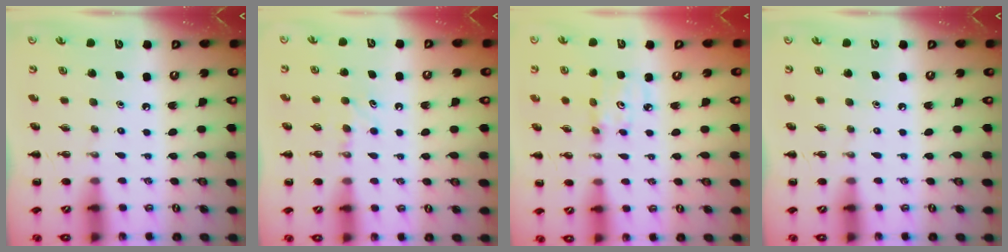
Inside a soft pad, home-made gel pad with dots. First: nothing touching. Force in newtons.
{"total": 4.6, "press": 4.4, "slide": 1.2}
{"total": 2.8, "press": 2.8, "slide": 0.4}
{"total": 0.0}